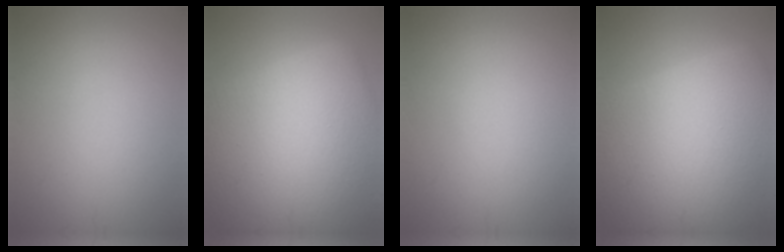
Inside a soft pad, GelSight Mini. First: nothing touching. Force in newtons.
{"total": 16.8, "press": 16.8, "slide": 0.9}
{"total": 0.0}
{"total": 17.0, "press": 17.0, "slide": 0.3}